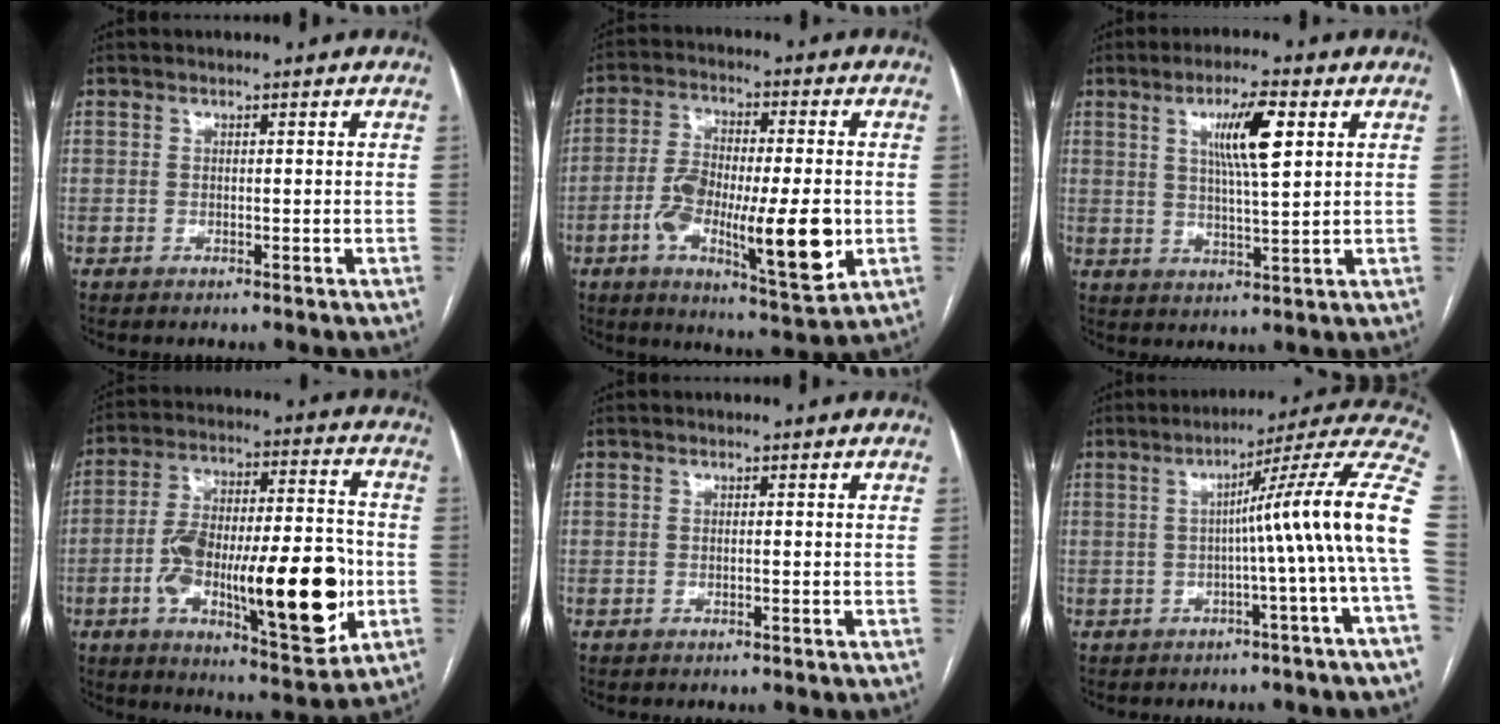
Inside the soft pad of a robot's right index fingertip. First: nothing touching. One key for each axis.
{"total": 16.2, "fx": -3.5, "fy": 4.0, "fz": 15.3, "tx": -0.267, "ty": -0.007, "tz": -0.051}
{"total": 8.3, "fx": 3.0, "fy": 0.9, "fz": 7.7, "tx": -0.136, "ty": 0.003, "tz": 0.052}
{"total": 23.2, "fx": -5.3, "fy": 6.2, "fz": 21.8, "tx": -0.336, "ty": 0.013, "tz": -0.069}
{"total": 0.0}
{"total": 14.6, "fx": -1.1, "fy": -2.3, "fz": 14.4, "tx": -0.175, "ty": 0.029, "tz": -0.025}